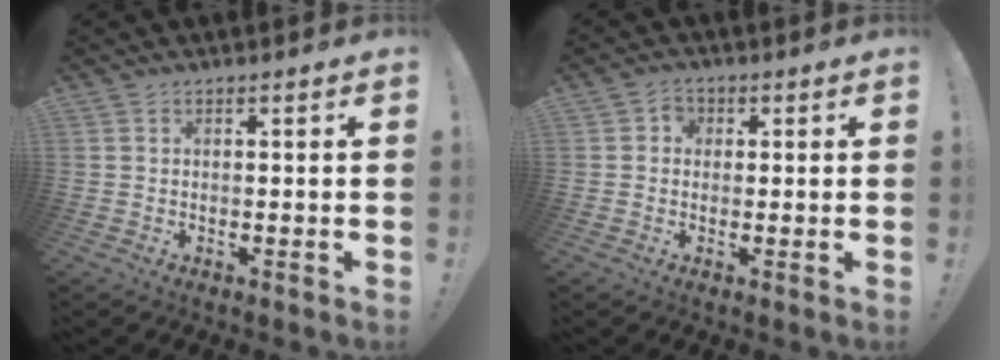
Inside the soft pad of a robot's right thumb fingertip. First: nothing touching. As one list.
[{"total": 3.0, "force": [-0.1, 2.7, 1.3], "torque": [-0.026, 0.007, -0.001]}]